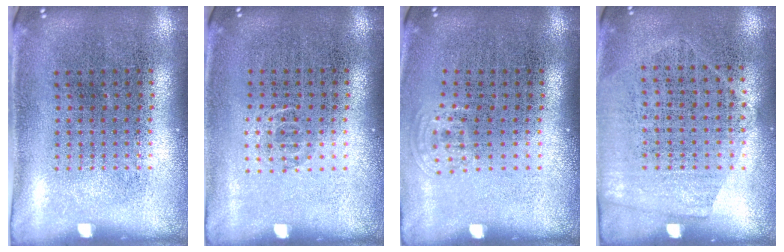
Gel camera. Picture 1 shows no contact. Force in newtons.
{"total": 0.6, "press": 0.4, "slide": 0.4}
{"total": 0.8, "press": 0.5, "slide": 0.6}
{"total": 1.4, "press": 1.2, "slide": 0.7}